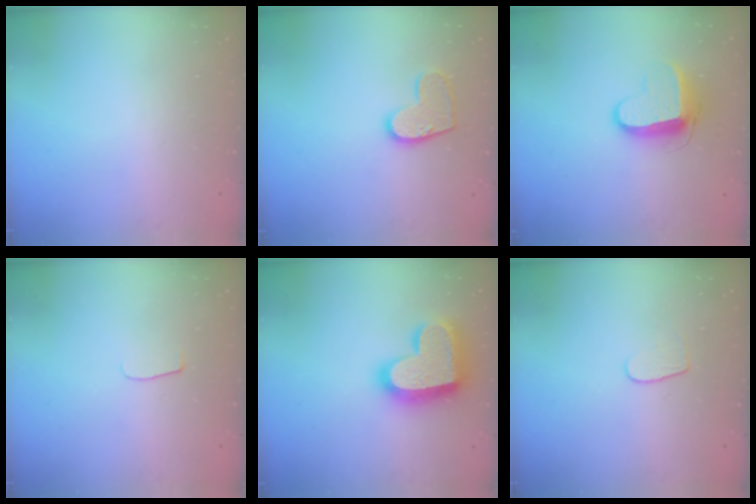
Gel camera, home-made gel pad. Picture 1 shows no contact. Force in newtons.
{"total": 10.2, "press": 10.2, "slide": 0.2}
{"total": 9.4, "press": 9.4, "slide": 0.7}
{"total": 4.5, "press": 4.4, "slide": 0.5}
{"total": 20.8, "press": 20.7, "slide": 1.5}
{"total": 3.9, "press": 3.9, "slide": 0.4}